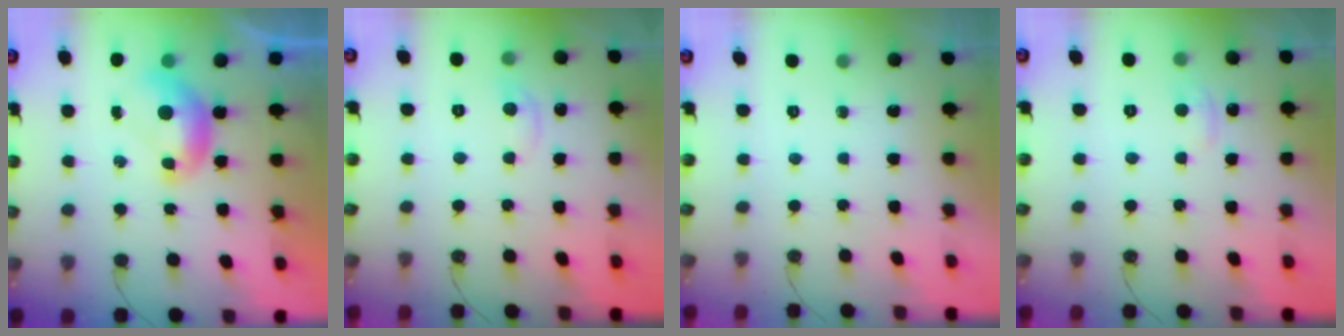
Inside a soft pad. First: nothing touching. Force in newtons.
{"total": 0.8, "press": 0.6, "slide": 0.6}
{"total": 0.0}
{"total": 3.0, "press": 3.0, "slide": 0.2}